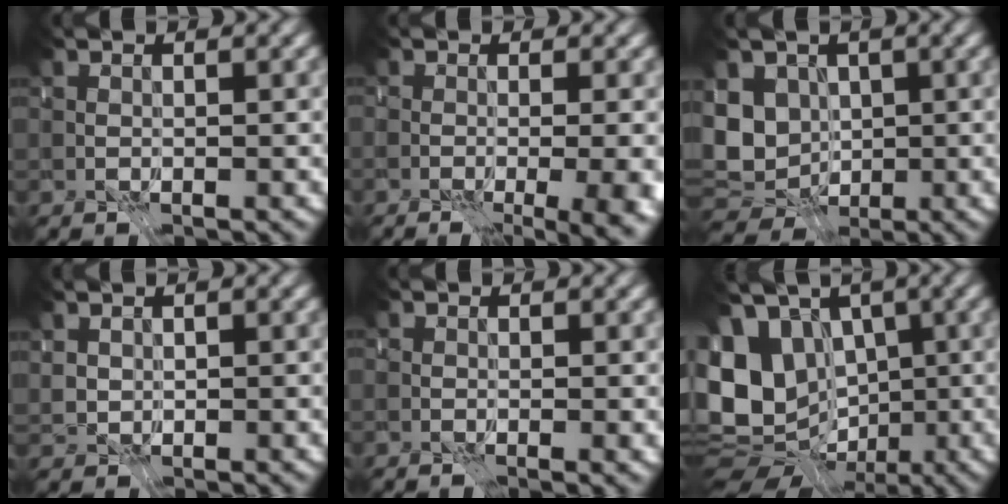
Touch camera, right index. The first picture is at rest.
{"total": 9.0, "force": [-2.5, 4.0, 7.8], "torque": [-0.070, -0.014, -0.001]}
{"total": 4.9, "force": [-1.4, 3.4, 3.3], "torque": [-0.054, -0.018, -0.020]}
{"total": 0.8, "force": [0.2, -0.4, -0.7], "torque": [-0.001, -0.003, 0.027]}
{"total": 0.5, "force": [-0.1, -0.1, 0.5], "torque": [0.005, -0.009, -0.006]}
{"total": 14.0, "force": [-1.7, 10.4, 9.2], "torque": [-0.186, -0.009, -0.039]}